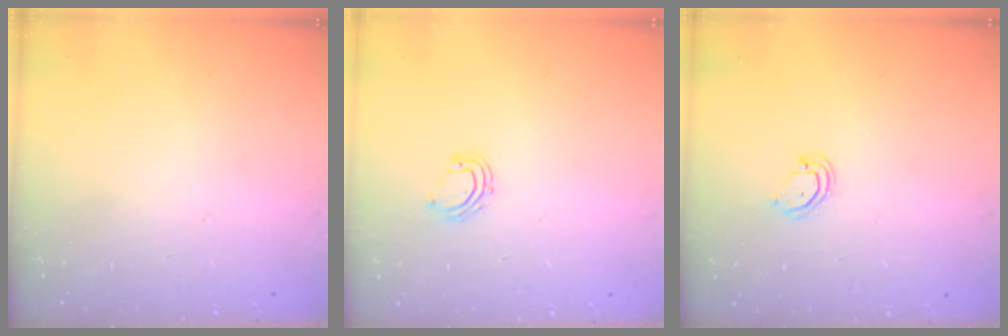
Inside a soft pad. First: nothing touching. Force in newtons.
{"total": 5.6, "press": 5.4, "slide": 1.5}
{"total": 3.7, "press": 3.7, "slide": 0.3}